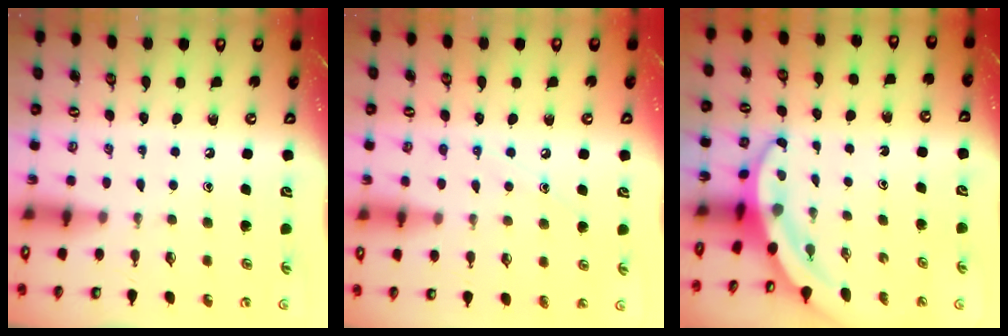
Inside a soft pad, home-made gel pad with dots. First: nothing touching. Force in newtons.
{"total": 7.1, "press": 7.1, "slide": 0.4}
{"total": 3.8, "press": 3.8, "slide": 0.1}